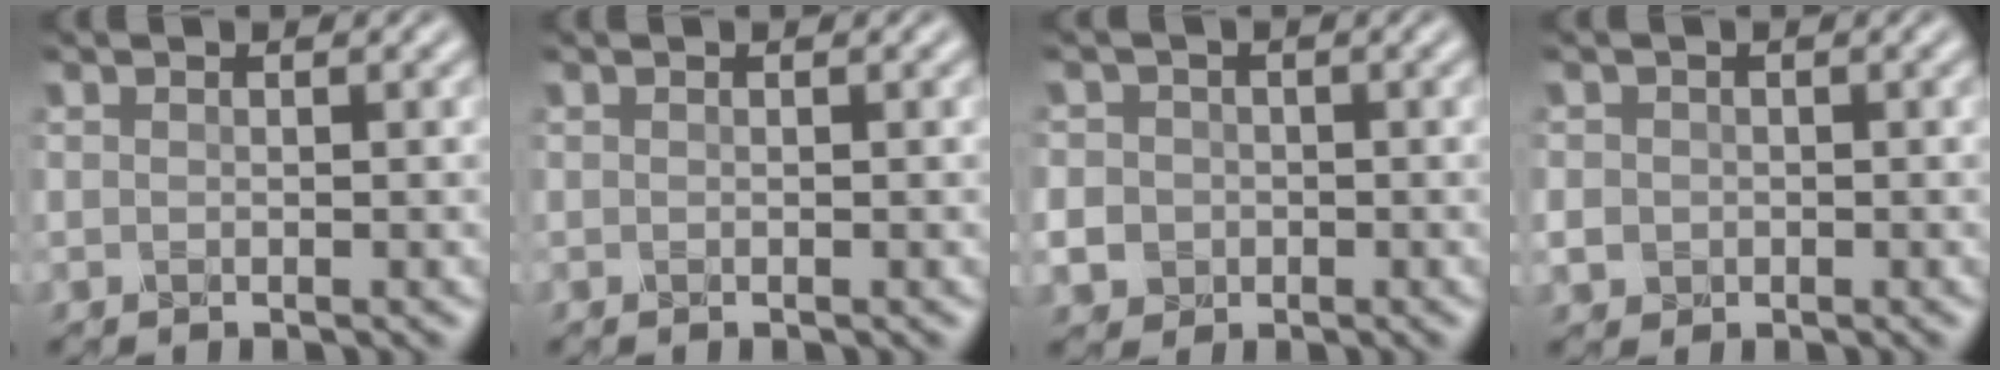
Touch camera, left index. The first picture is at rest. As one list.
[{"total": 0.0}, {"total": 7.2, "force": [-1.8, 6.6, 2.1], "torque": [-0.059, -0.011, -0.064]}, {"total": 2.1, "force": [-0.3, 2.0, 0.6], "torque": [-0.012, -0.005, -0.006]}]